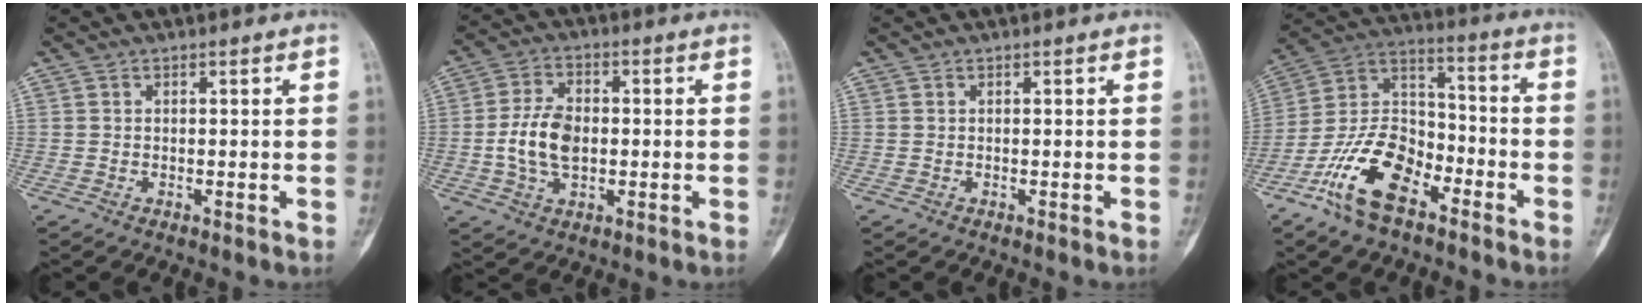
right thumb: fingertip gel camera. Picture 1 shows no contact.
{"total": 9.1, "force": [-0.7, 5.8, 7.0], "torque": [-0.130, 0.010, -0.015]}
{"total": 0.0}
{"total": 15.5, "force": [-8.8, 8.1, 9.9], "torque": [-0.177, 0.065, -0.176]}